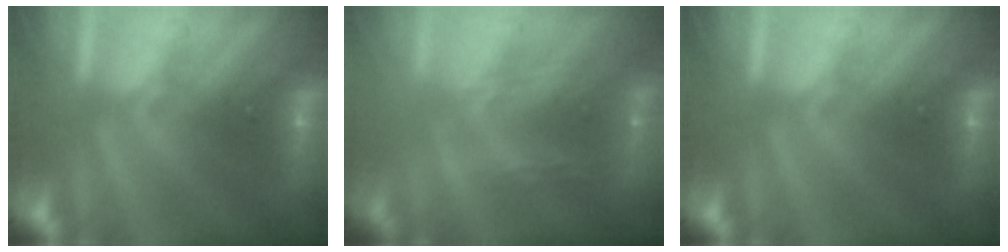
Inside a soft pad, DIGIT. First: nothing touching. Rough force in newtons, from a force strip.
{"total": 3.2}
{"total": 0.0}